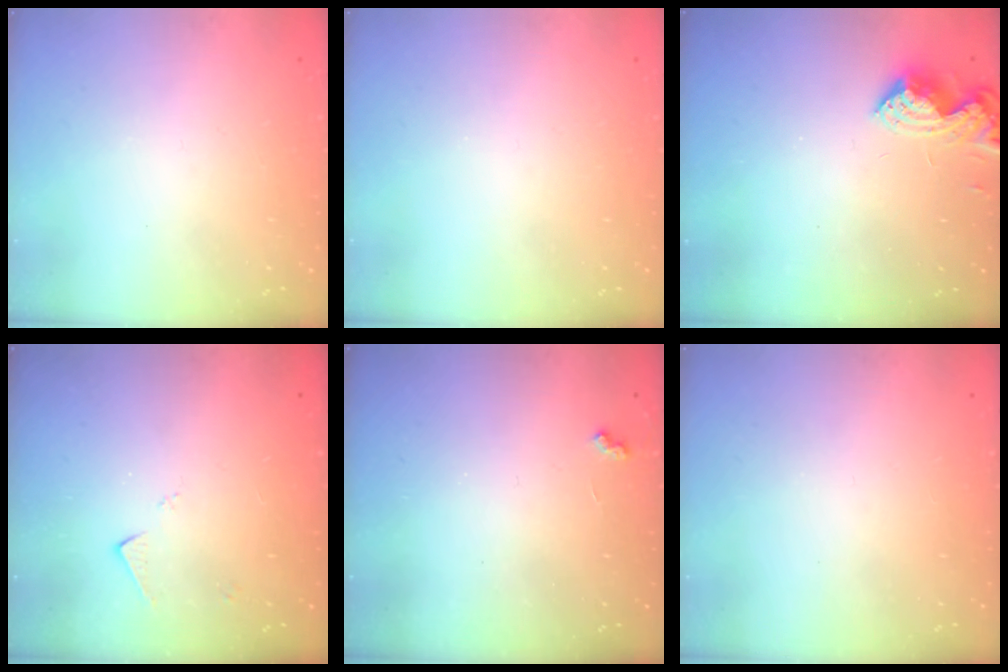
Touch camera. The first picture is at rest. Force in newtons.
{"total": 0.0}
{"total": 9.3, "press": 9.3, "slide": 0.2}
{"total": 3.6, "press": 3.6, "slide": 0.5}
{"total": 2.9, "press": 2.8, "slide": 0.6}
{"total": 0.0}